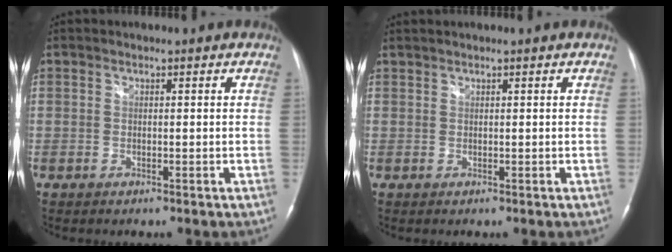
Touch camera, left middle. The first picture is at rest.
{"total": 0.8, "force": [0.7, -0.1, 0.2], "torque": [-0.007, 0.010, 0.020]}